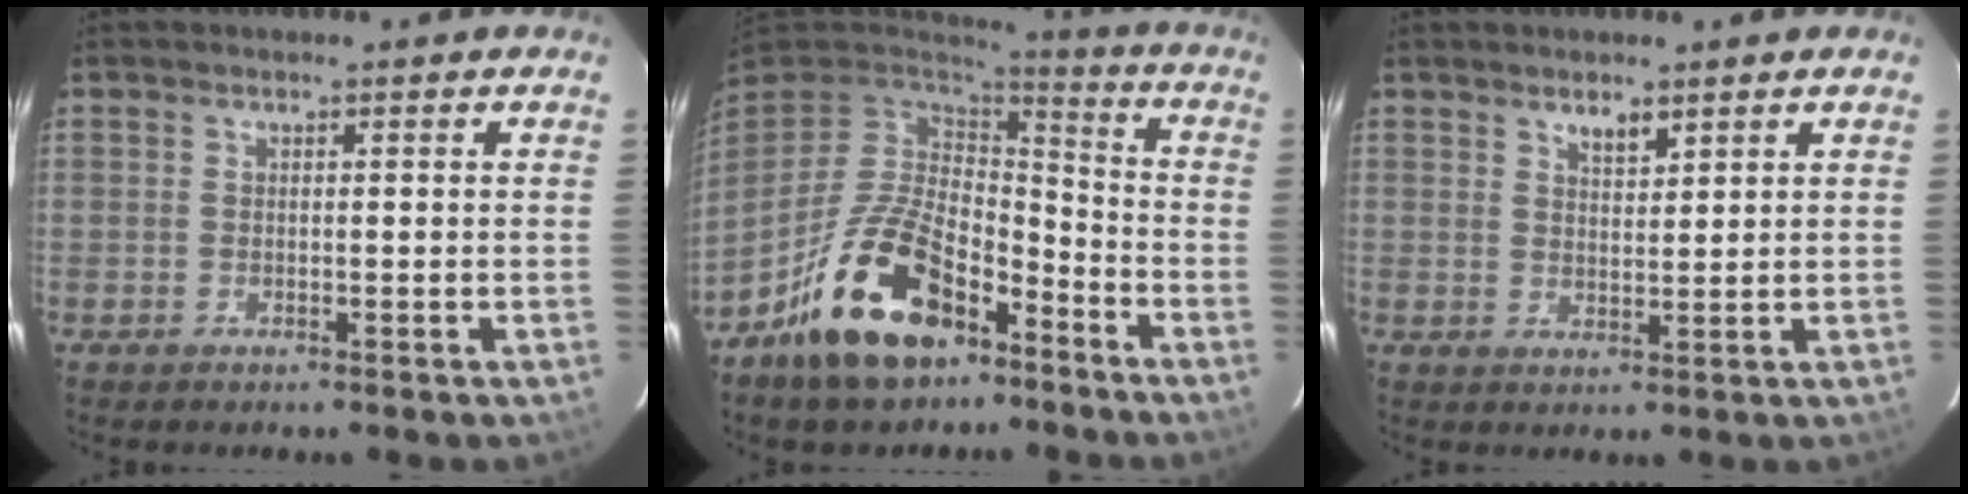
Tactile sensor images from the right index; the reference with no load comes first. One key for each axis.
{"total": 18.6, "fx": -10.8, "fy": 9.6, "fz": 11.8, "tx": -0.232, "ty": 0.004, "tz": -0.179}
{"total": 2.8, "fx": 2.1, "fy": 1.0, "fz": 1.5, "tx": -0.023, "ty": 0.000, "tz": 0.037}